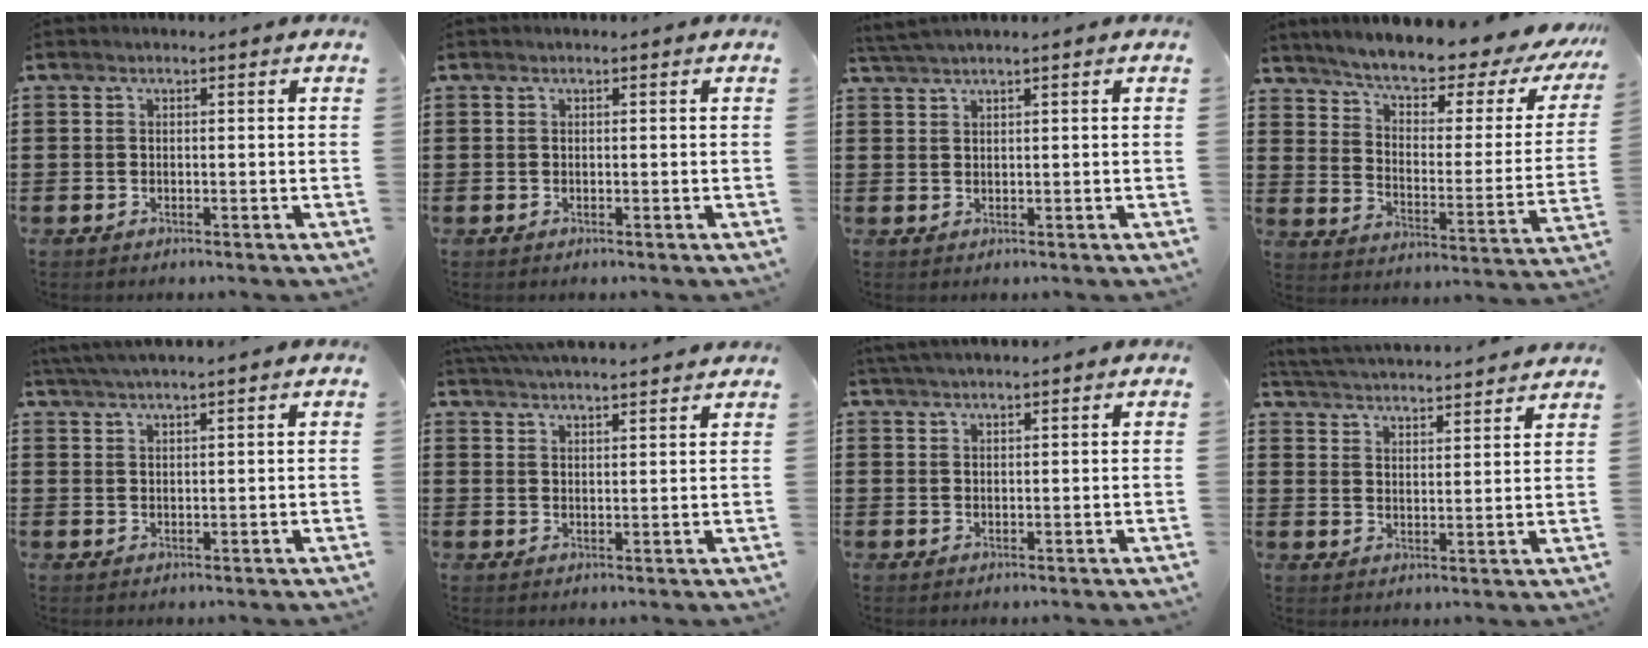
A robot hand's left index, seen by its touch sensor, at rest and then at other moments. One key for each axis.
{"total": 0.0}
{"total": 1.5, "fx": 1.3, "fy": -0.4, "fz": 0.6, "tx": -0.013, "ty": -0.002, "tz": 0.026}
{"total": 6.3, "fx": 5.6, "fy": 0.8, "fz": 2.9, "tx": -0.076, "ty": -0.045, "tz": 0.088}
{"total": 2.6, "fx": 2.4, "fy": -0.3, "fz": 0.8, "tx": -0.023, "ty": 0.000, "tz": 0.047}
{"total": 3.8, "fx": 3.7, "fy": -0.3, "fz": 0.4, "tx": -0.021, "ty": -0.012, "tz": 0.067}
{"total": 1.8, "fx": 1.7, "fy": -0.2, "fz": 0.3, "tx": -0.010, "ty": 0.003, "tz": 0.033}
{"total": 3.8, "fx": 3.8, "fy": -0.5, "fz": -0.1, "tx": -0.019, "ty": -0.031, "tz": 0.062}